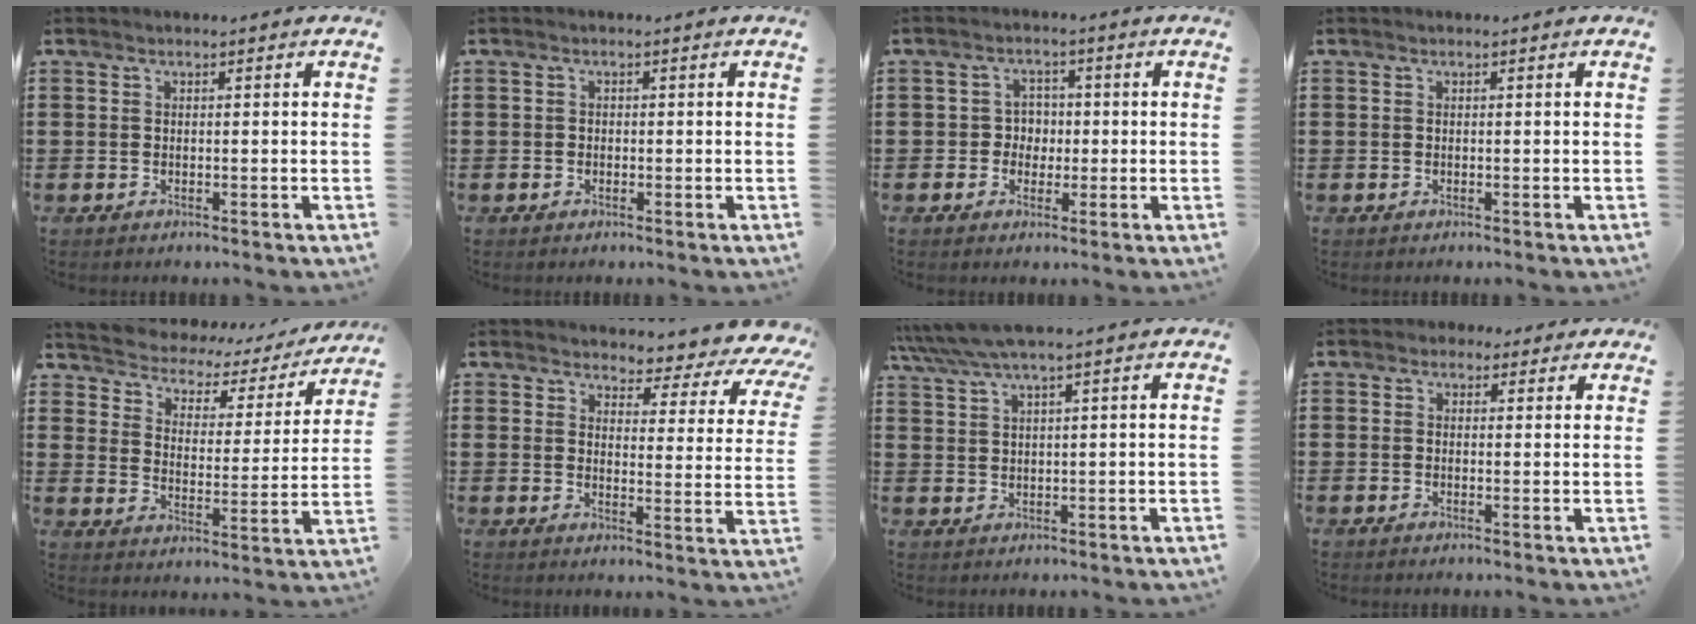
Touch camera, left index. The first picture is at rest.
{"total": 0.8, "force": [-0.3, 0.7, 0.1], "torque": [-0.005, 0.003, -0.008]}
{"total": 3.5, "force": [-0.5, 3.2, 1.2], "torque": [-0.037, 0.009, -0.016]}
{"total": 0.0}
{"total": 2.3, "force": [2.0, 1.2, 0.4], "torque": [-0.026, -0.021, 0.020]}
{"total": 4.1, "force": [3.6, 1.2, 1.6], "torque": [-0.038, -0.032, 0.053]}
{"total": 3.7, "force": [2.4, 0.1, 2.7], "torque": [-0.067, -0.003, 0.039]}
{"total": 1.7, "force": [0.8, 1.4, 0.3], "torque": [-0.004, 0.006, 0.013]}